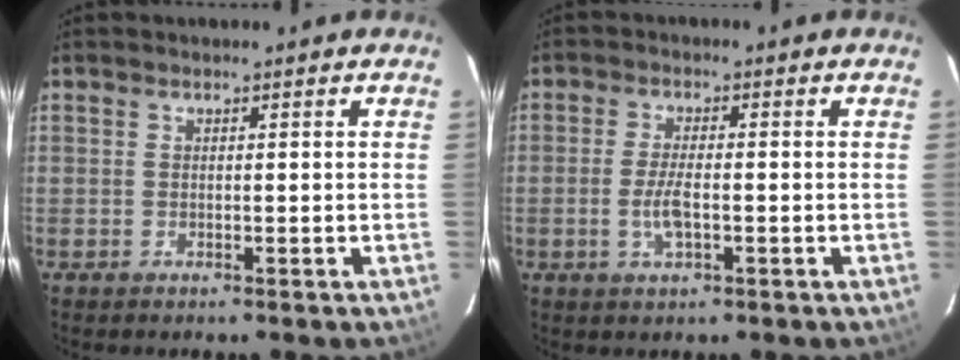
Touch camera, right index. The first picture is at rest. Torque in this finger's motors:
{"motor_torque": [-0.17, -0.03, 0.03, 0.02]}